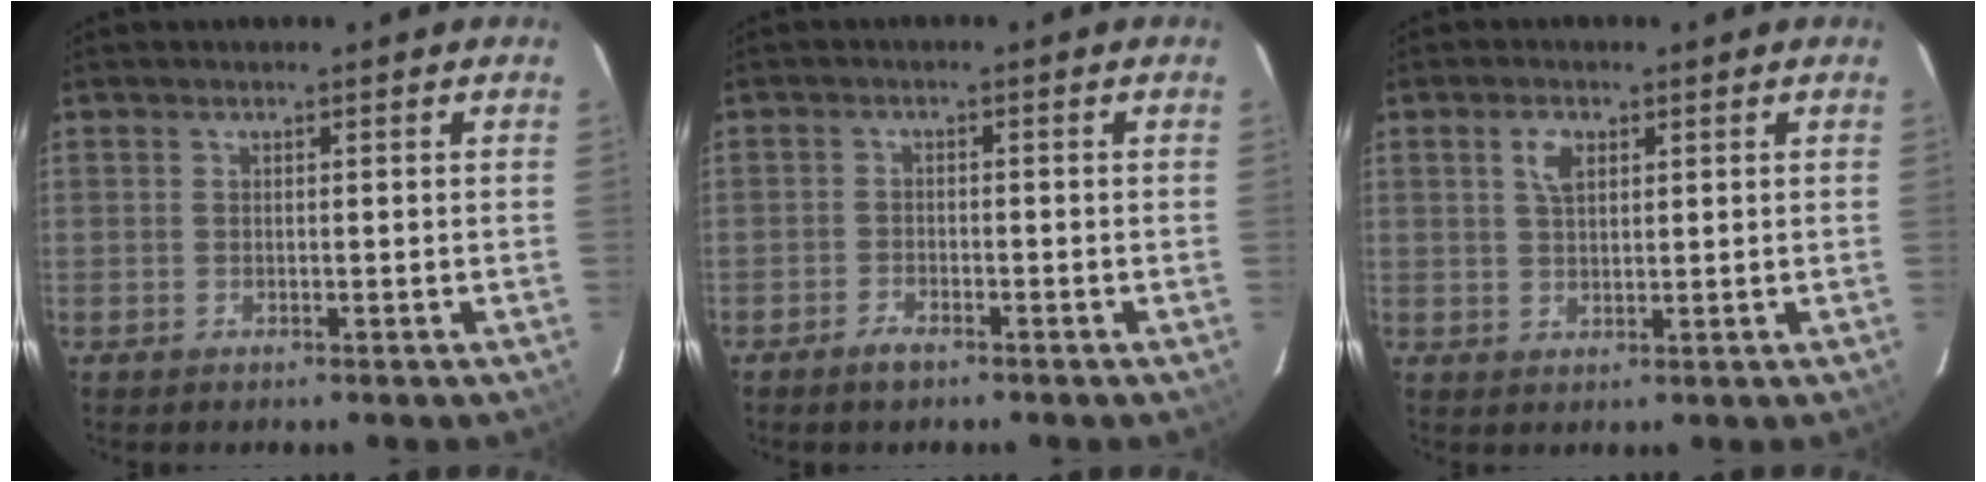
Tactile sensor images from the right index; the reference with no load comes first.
{"total": 2.5, "force": [-2.0, 1.0, 1.1], "torque": [-0.031, 0.002, -0.039]}
{"total": 3.5, "force": [1.4, 2.0, 2.5], "torque": [-0.047, 0.007, 0.027]}